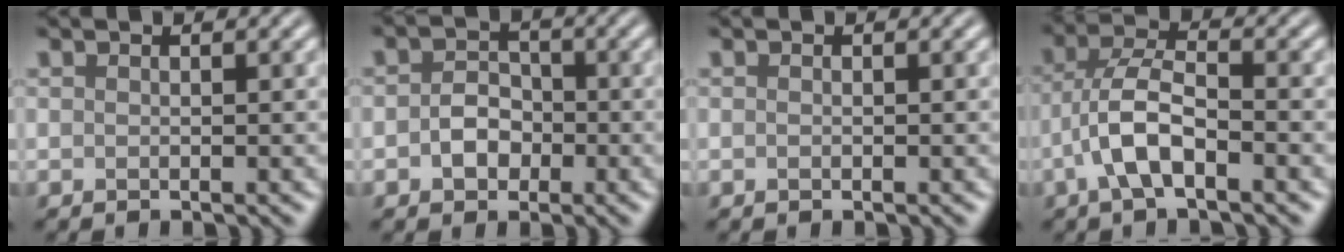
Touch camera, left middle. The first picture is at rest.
{"total": 2.7, "force": [-0.7, 2.2, 1.5], "torque": [-0.024, 0.000, -0.018]}
{"total": 0.0}
{"total": 5.1, "force": [-2.0, 1.9, 4.2], "torque": [-0.088, 0.008, -0.046]}